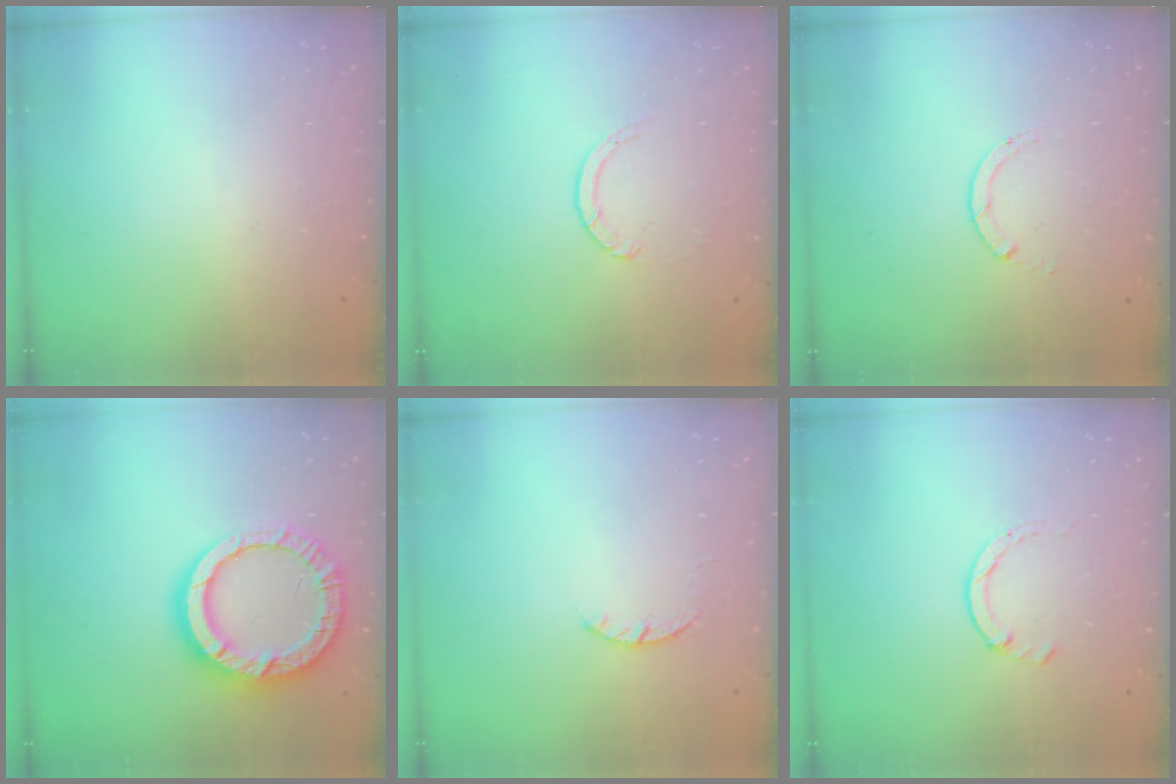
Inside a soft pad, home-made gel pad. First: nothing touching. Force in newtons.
{"total": 2.4, "press": 2.4, "slide": 0.2}
{"total": 0.8, "press": 0.7, "slide": 0.1}
{"total": 19.2, "press": 19.1, "slide": 1.9}
{"total": 2.3, "press": 2.3, "slide": 0.4}
{"total": 1.7, "press": 1.7, "slide": 0.3}